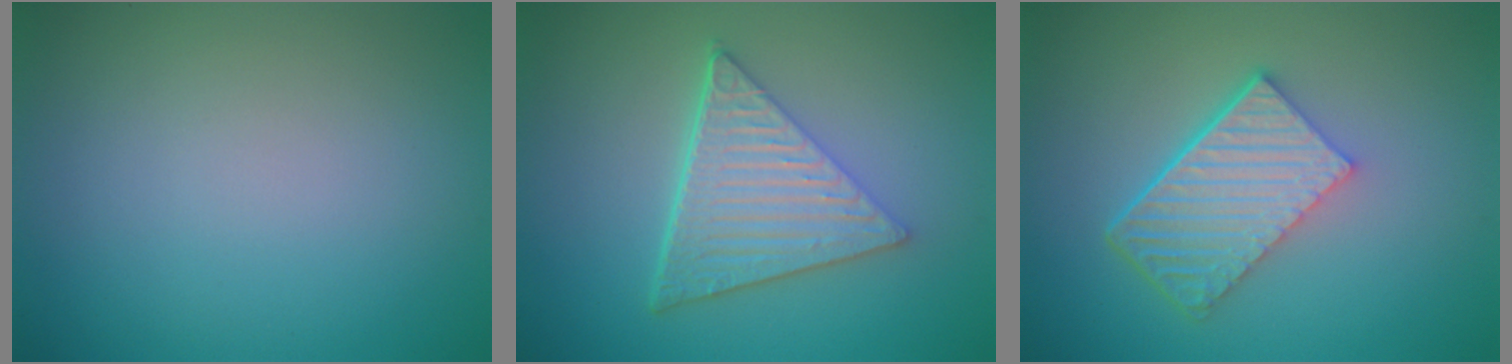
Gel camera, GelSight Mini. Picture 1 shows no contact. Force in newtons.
{"total": 6.6, "press": 4.6, "slide": 4.8}
{"total": 6.0, "press": 4.1, "slide": 4.4}